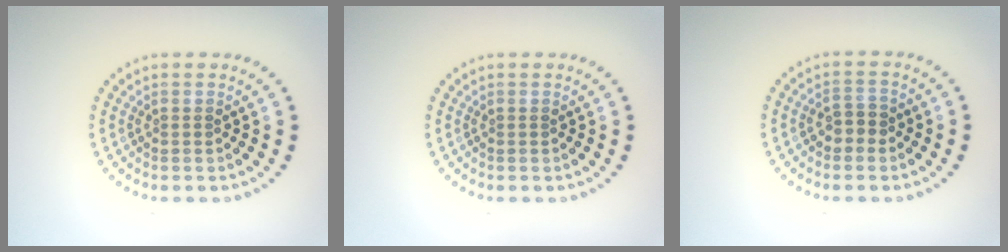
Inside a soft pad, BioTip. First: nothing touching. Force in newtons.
{"total": 0.0}
{"total": 1.8, "press": 1.7, "slide": 0.6}